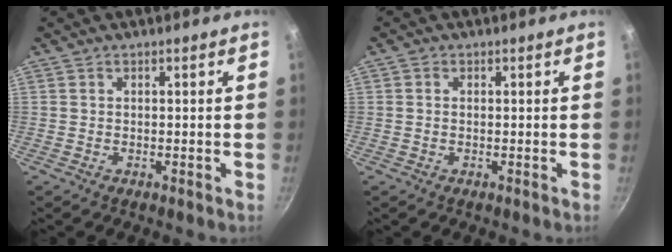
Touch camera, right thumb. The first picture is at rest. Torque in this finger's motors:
{"motor_torque": [-0.20, 0.16, -0.47, 0.06, 0.06]}